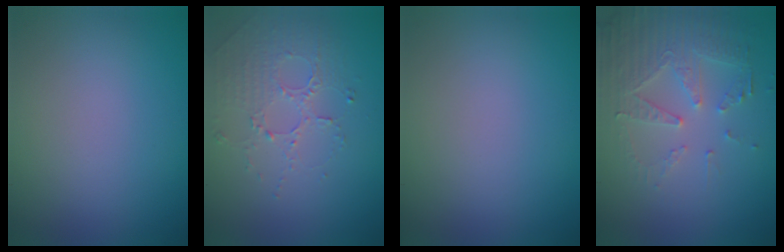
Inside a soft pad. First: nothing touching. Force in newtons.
{"total": 1.9, "press": 1.5, "slide": 1.1}
{"total": 0.0}
{"total": 5.4, "press": 3.8, "slide": 3.8}